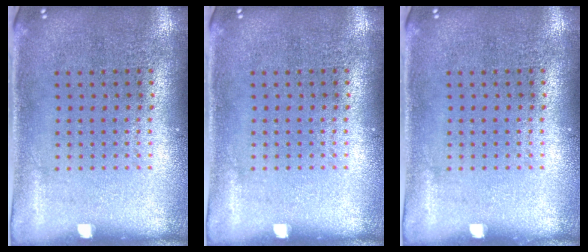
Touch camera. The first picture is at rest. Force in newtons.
{"total": 0.0}
{"total": 0.0}